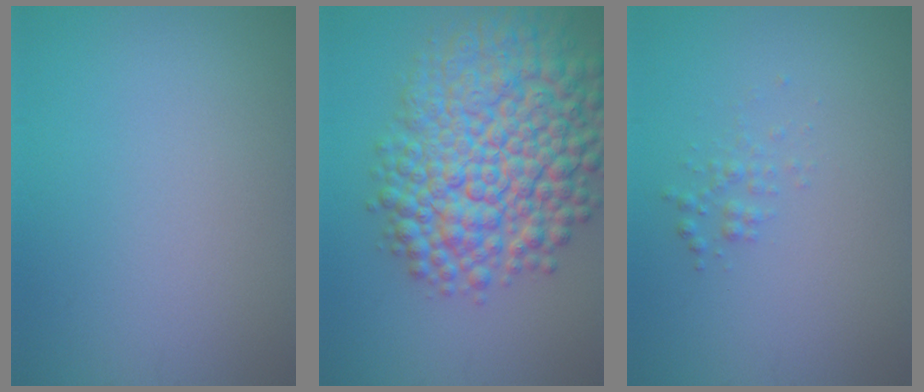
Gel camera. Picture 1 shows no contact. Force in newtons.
{"total": 11.8, "press": 11.8, "slide": 0.4}
{"total": 1.0, "press": 1.0, "slide": 0.0}